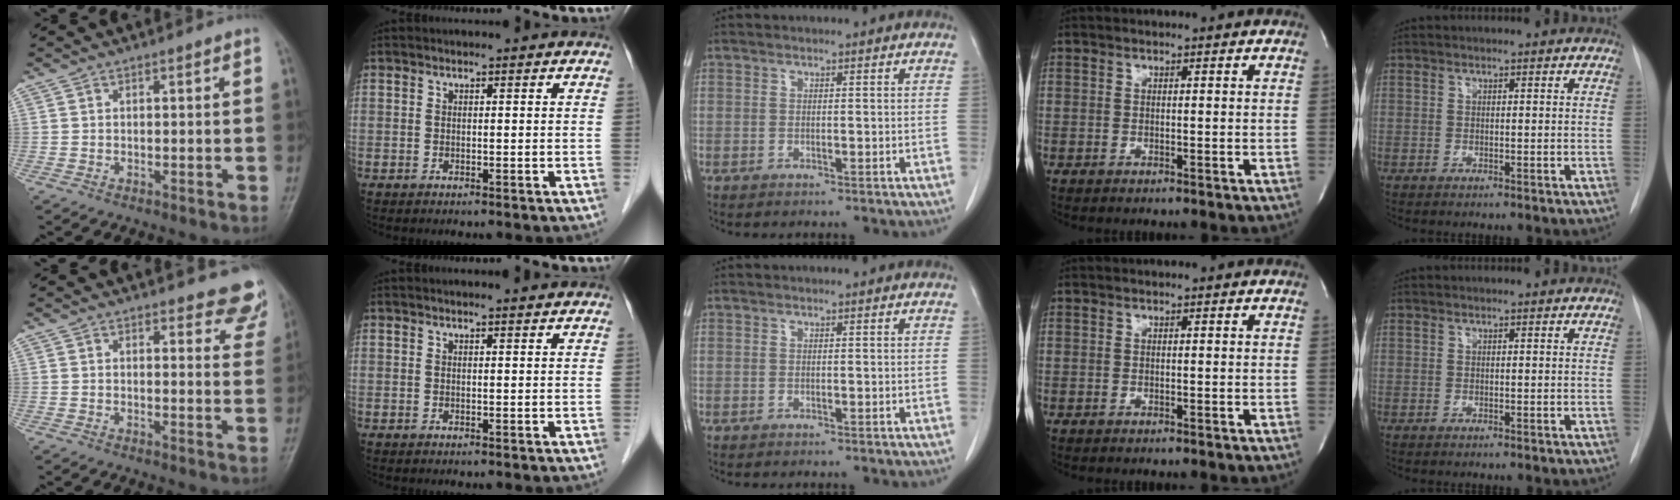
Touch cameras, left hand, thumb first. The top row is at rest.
{"thumb": {"total": 8.6, "force": [7.8, 2.8, 2.3], "torque": [0.023, -0.045, 0.064]}, "index": {"total": 1.5, "force": [1.4, -0.2, 0.4], "torque": [-0.011, 0.003, 0.020]}}